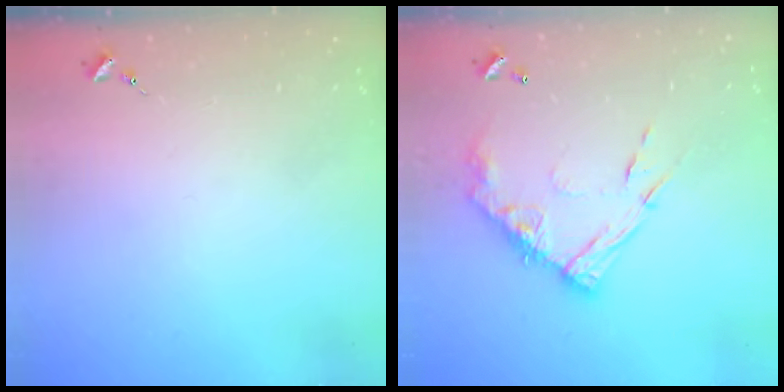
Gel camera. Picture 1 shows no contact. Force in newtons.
{"total": 14.5, "press": 14.4, "slide": 1.3}